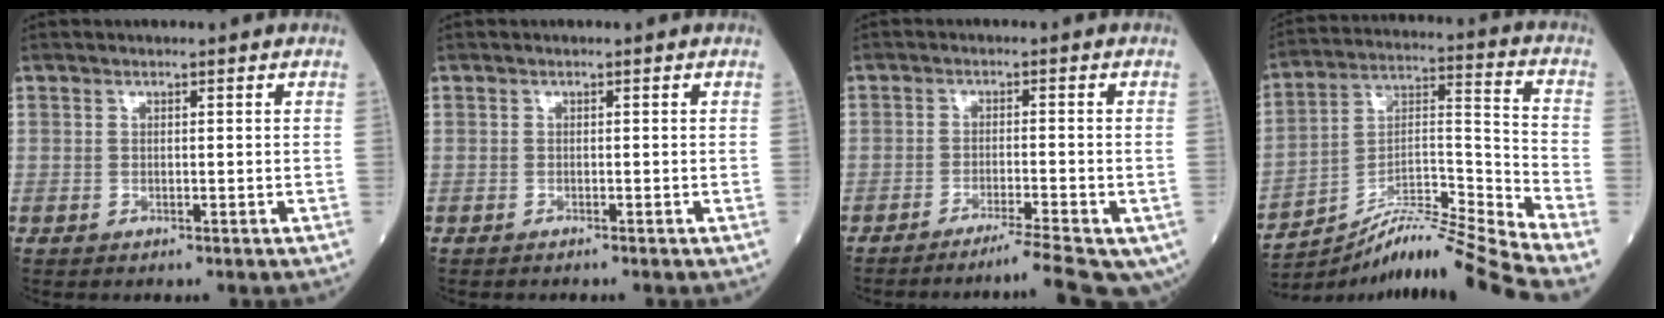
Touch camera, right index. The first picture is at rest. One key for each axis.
{"total": 0.0}
{"total": 9.5, "fx": -6.7, "fy": 0.8, "fz": 6.7, "tx": -0.078, "ty": -0.006, "tz": -0.101}
{"total": 14.4, "fx": -12.8, "fy": -3.2, "fz": 5.8, "tx": -0.093, "ty": 0.032, "tz": -0.222}